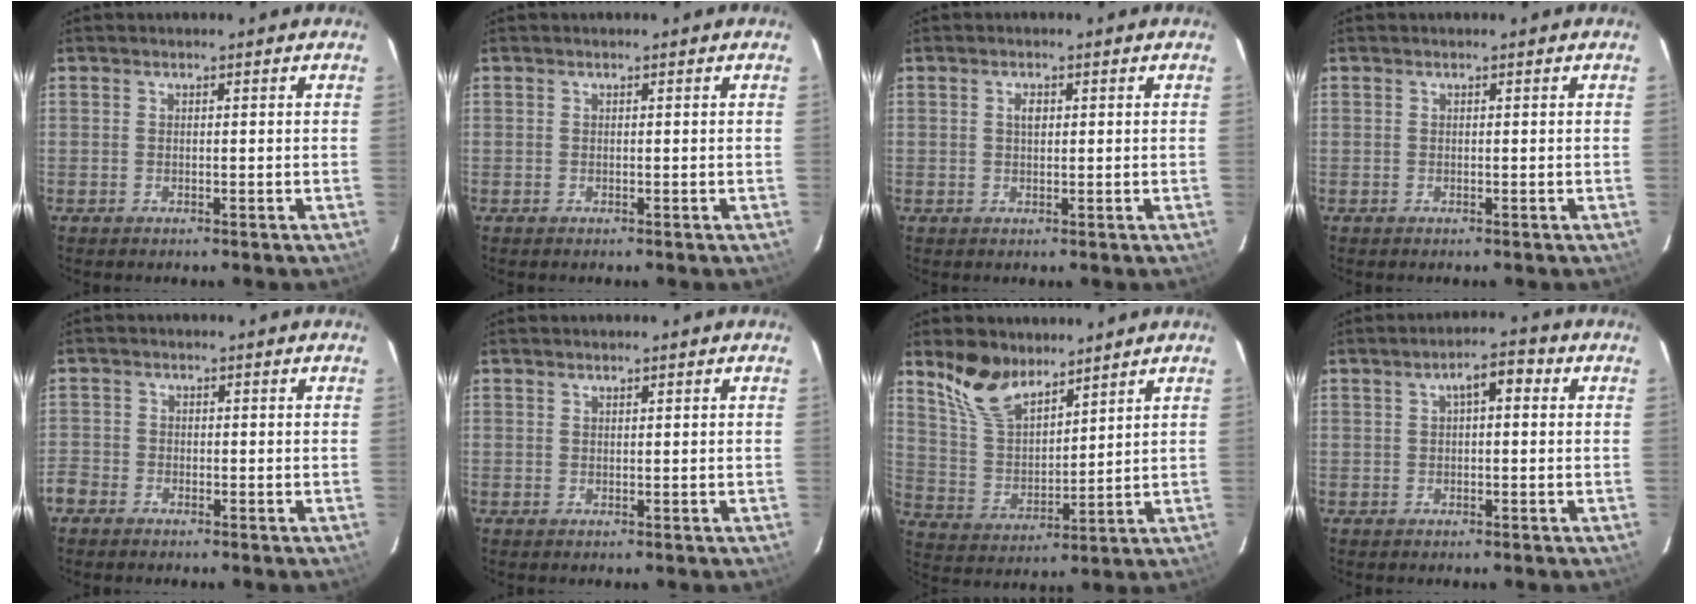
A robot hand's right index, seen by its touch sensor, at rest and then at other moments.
{"total": 0.0}
{"total": 1.6, "force": [0.4, 0.9, 1.2], "torque": [-0.020, 0.005, 0.006]}
{"total": 0.0}
{"total": 6.0, "force": [-3.6, 4.6, 1.3], "torque": [-0.048, 0.007, -0.078]}
{"total": 0.6, "force": [0.5, 0.2, 0.3], "torque": [-0.005, 0.002, 0.010]}
{"total": 11.0, "force": [8.4, 4.7, 5.2], "torque": [-0.107, 0.013, 0.173]}
{"total": 4.3, "force": [1.2, 1.7, 3.7], "torque": [-0.060, 0.019, 0.020]}